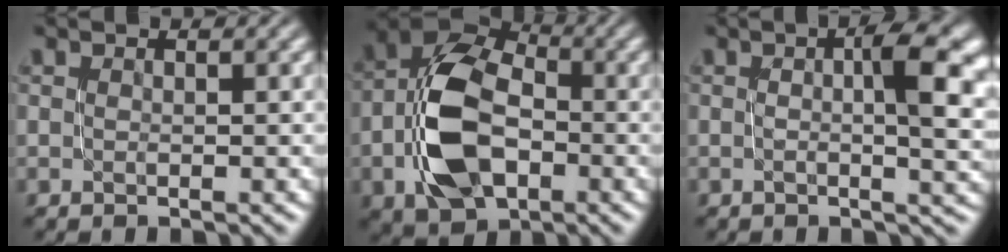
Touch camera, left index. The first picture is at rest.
{"total": 9.3, "force": [-1.8, 6.2, 6.8], "torque": [-0.151, 0.007, -0.038]}
{"total": 6.9, "force": [0.7, 2.1, 6.5], "torque": [-0.081, 0.005, 0.009]}